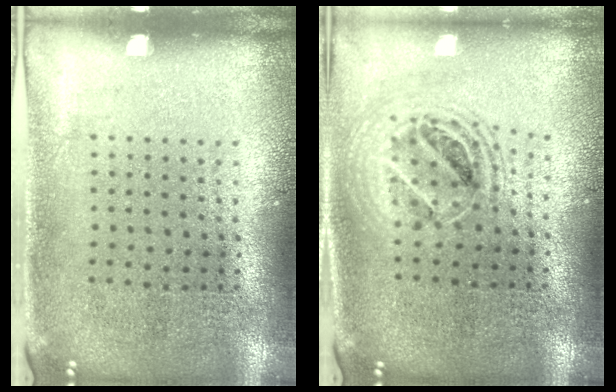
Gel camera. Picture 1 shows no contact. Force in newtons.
{"total": 1.8, "press": 1.5, "slide": 1.0}